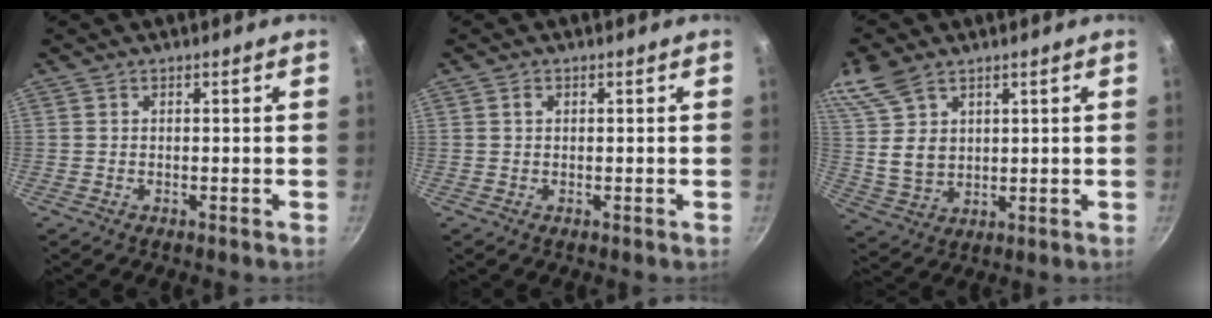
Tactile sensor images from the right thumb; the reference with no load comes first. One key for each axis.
{"total": 0.8, "fx": 0.2, "fy": 0.6, "fz": 0.4, "tx": -0.006, "ty": 0.004, "tz": 0.003}
{"total": 11.0, "fx": 6.4, "fy": 6.8, "fz": 5.9, "tx": -0.099, "ty": -0.022, "tz": 0.138}